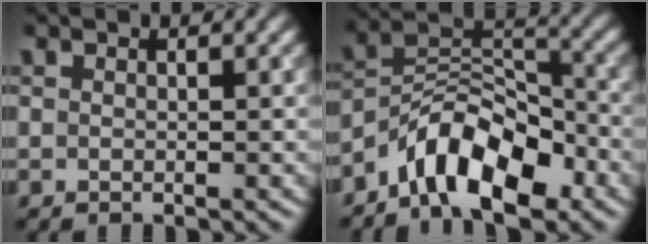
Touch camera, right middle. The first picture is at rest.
{"total": 7.9, "force": [-5.4, 3.3, 4.7], "torque": [-0.066, 0.010, -0.108]}